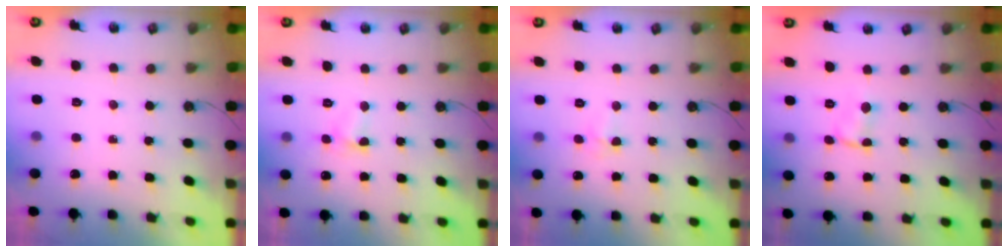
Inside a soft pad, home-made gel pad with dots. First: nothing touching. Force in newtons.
{"total": 4.5, "press": 4.5, "slide": 0.6}
{"total": 2.7, "press": 2.6, "slide": 0.6}
{"total": 1.1, "press": 0.9, "slide": 0.7}